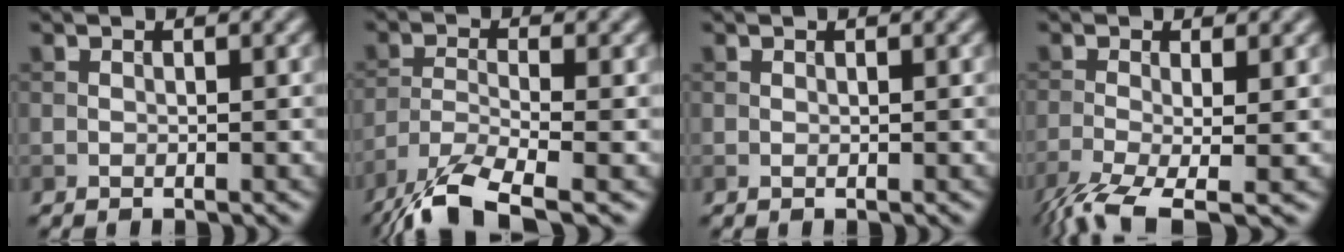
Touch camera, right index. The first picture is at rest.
{"total": 7.5, "force": [-5.5, 1.7, 4.8], "torque": [-0.097, -0.010, -0.112]}
{"total": 0.0}
{"total": 6.4, "force": [-3.6, 1.9, 4.9], "torque": [-0.103, -0.022, -0.072]}